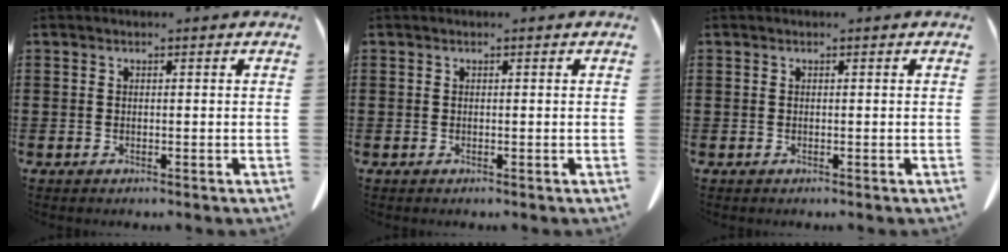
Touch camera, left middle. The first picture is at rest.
{"total": 0.0}
{"total": 0.0}